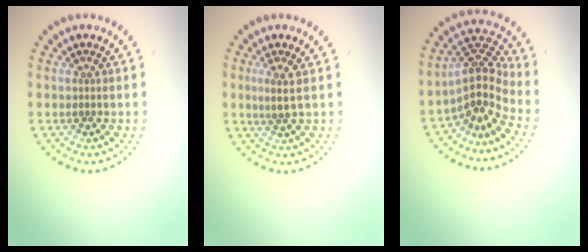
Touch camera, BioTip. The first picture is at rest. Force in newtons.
{"total": 1.8, "press": 1.6, "slide": 0.9}
{"total": 4.0, "press": 2.8, "slide": 2.9}